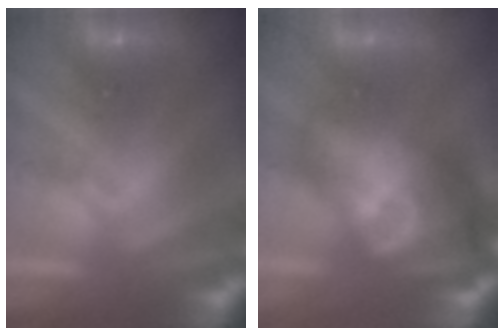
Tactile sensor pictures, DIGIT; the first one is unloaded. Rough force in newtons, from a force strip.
{"total": 3.9}